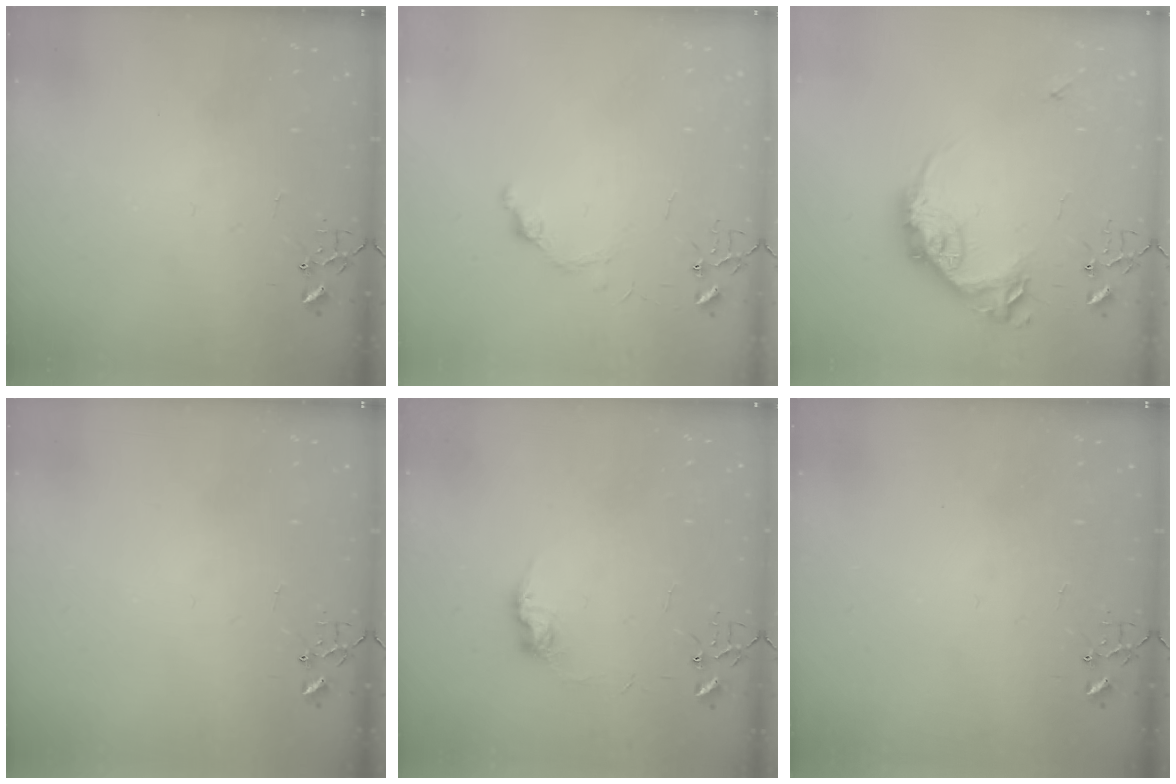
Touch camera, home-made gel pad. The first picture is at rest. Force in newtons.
{"total": 6.0, "press": 5.9, "slide": 0.7}
{"total": 15.8, "press": 15.8, "slide": 0.8}
{"total": 0.0}
{"total": 8.4, "press": 8.4, "slide": 0.1}
{"total": 0.0}